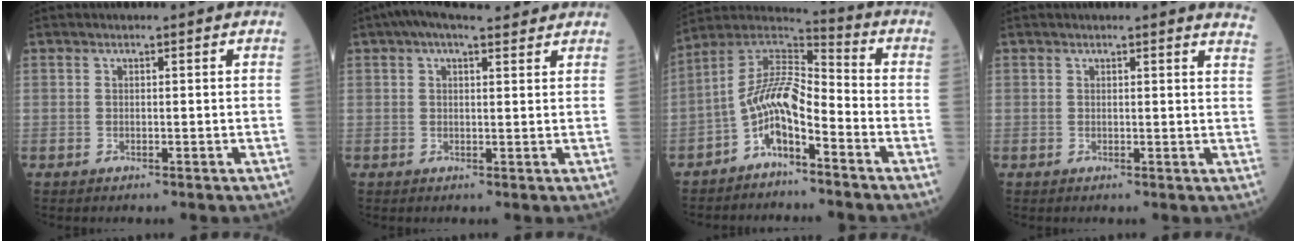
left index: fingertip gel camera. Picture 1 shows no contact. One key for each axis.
{"total": 7.1, "fx": 5.6, "fy": 2.1, "fz": 3.8, "tx": -0.065, "ty": 0.038, "tz": 0.082}
{"total": 9.3, "fx": -4.7, "fy": 3.0, "fz": 7.4, "tx": -0.149, "ty": 0.026, "tz": -0.093}
{"total": 5.6, "fx": 5.4, "fy": 0.0, "fz": 1.2, "tx": -0.002, "ty": -0.026, "tz": 0.025}